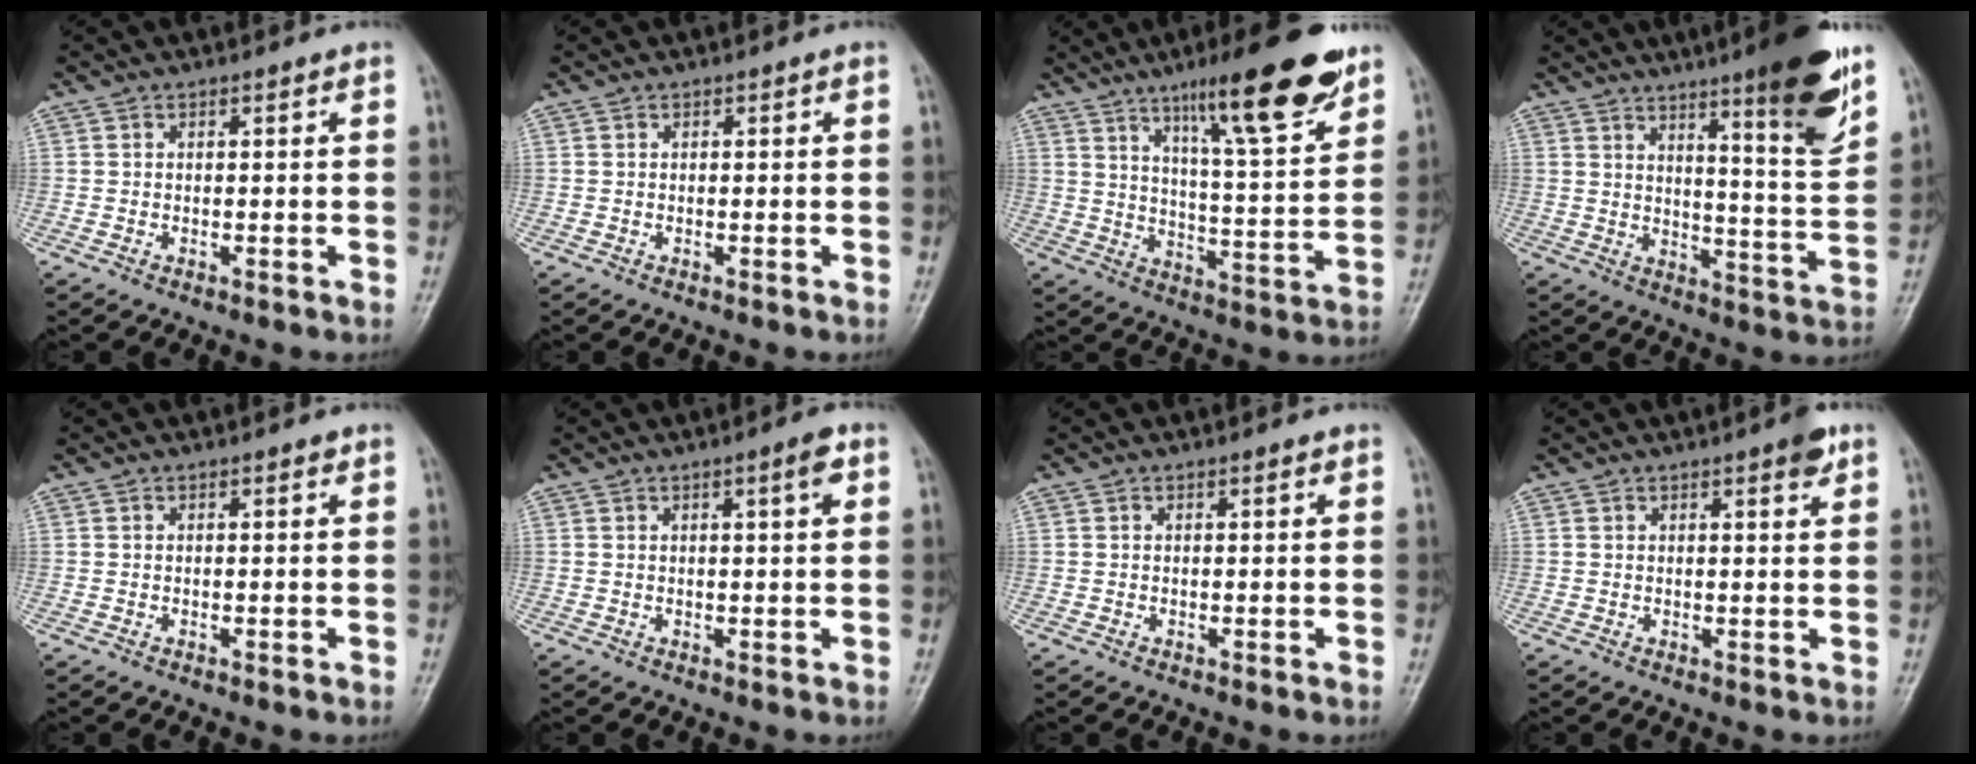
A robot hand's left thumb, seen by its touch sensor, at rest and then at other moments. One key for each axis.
{"total": 0.0}
{"total": 18.9, "fx": 12.0, "fy": 3.5, "fz": 14.1, "tx": -0.187, "ty": -0.061, "tz": 0.187}
{"total": 15.9, "fx": 9.6, "fy": 1.8, "fz": 12.5, "tx": -0.158, "ty": -0.057, "tz": 0.141}
{"total": 0.5, "fx": 0.3, "fy": 0.1, "fz": 0.4, "tx": -0.007, "ty": -0.002, "tz": 0.003}
{"total": 3.1, "fx": 1.4, "fy": 0.4, "fz": 2.7, "tx": -0.039, "ty": -0.004, "tz": 0.019}
{"total": 0.7, "fx": 0.4, "fy": 0.1, "fz": 0.6, "tx": -0.009, "ty": 0.000, "tz": 0.005}
{"total": 3.1, "fx": 1.9, "fy": 0.6, "fz": 2.3, "tx": -0.027, "ty": -0.009, "tz": 0.023}